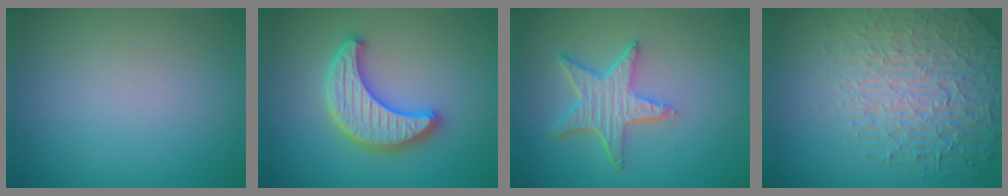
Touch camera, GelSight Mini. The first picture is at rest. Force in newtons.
{"total": 4.8, "press": 4.7, "slide": 1.1}
{"total": 5.0, "press": 4.0, "slide": 3.0}
{"total": 6.5, "press": 5.3, "slide": 3.8}